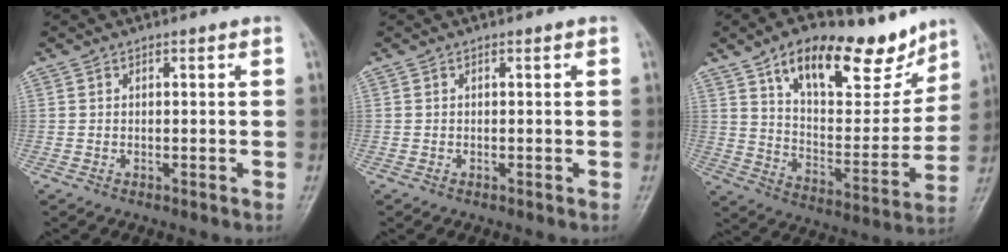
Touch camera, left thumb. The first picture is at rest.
{"total": 0.0}
{"total": 22.3, "force": [14.5, 9.8, 13.8], "torque": [-0.160, -0.053, 0.235]}